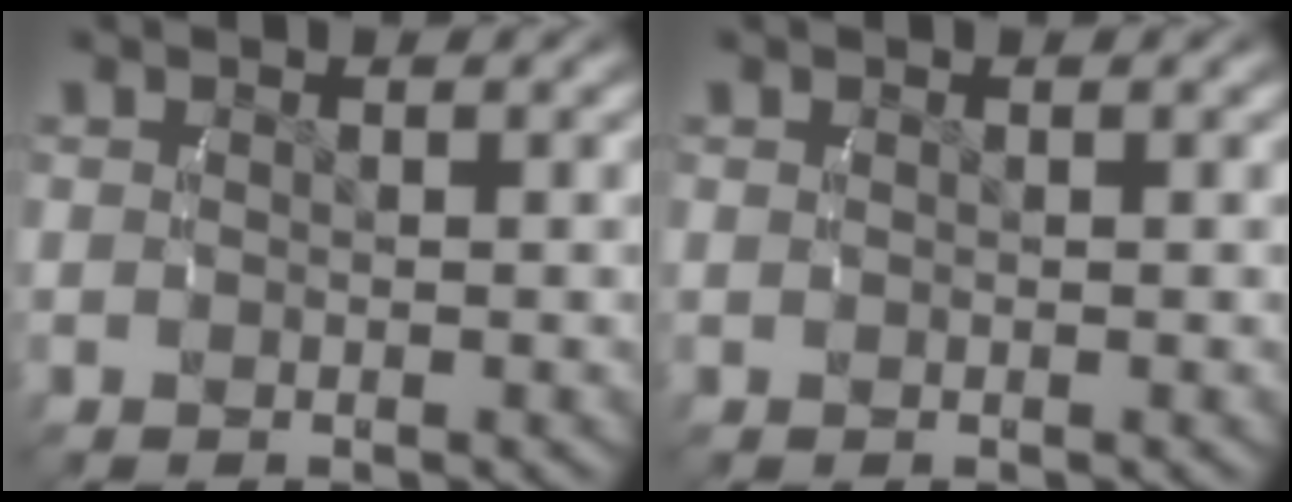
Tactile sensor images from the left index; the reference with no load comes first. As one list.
[{"total": 0.0}]